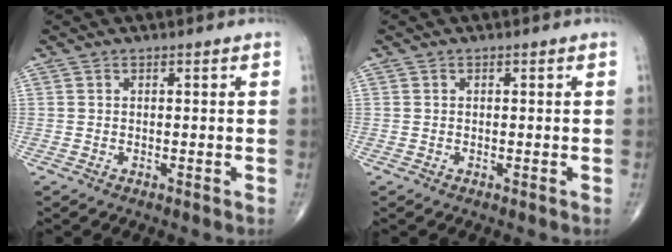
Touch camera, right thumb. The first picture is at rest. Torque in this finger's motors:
{"motor_torque": [-0.08, -0.23, -0.27, -0.05, -0.03]}